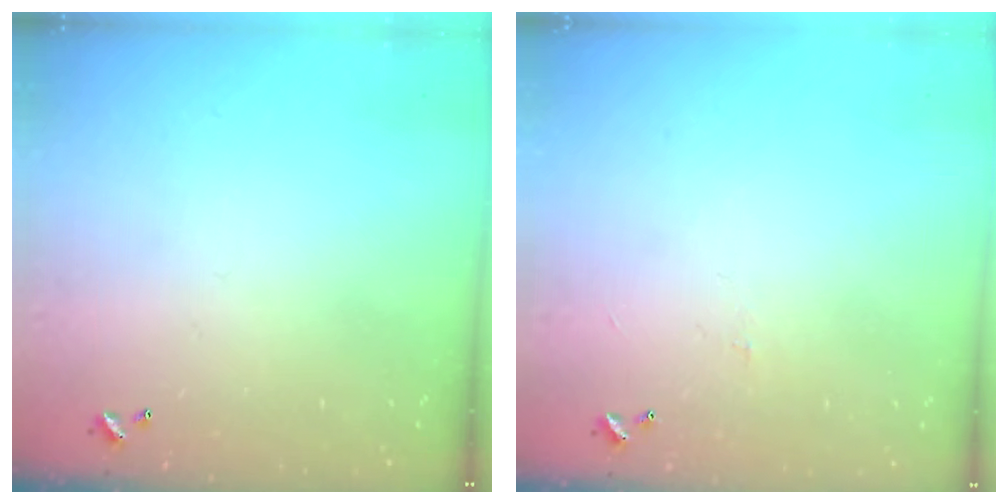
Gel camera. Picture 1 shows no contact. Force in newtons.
{"total": 0.8, "press": 0.7, "slide": 0.5}